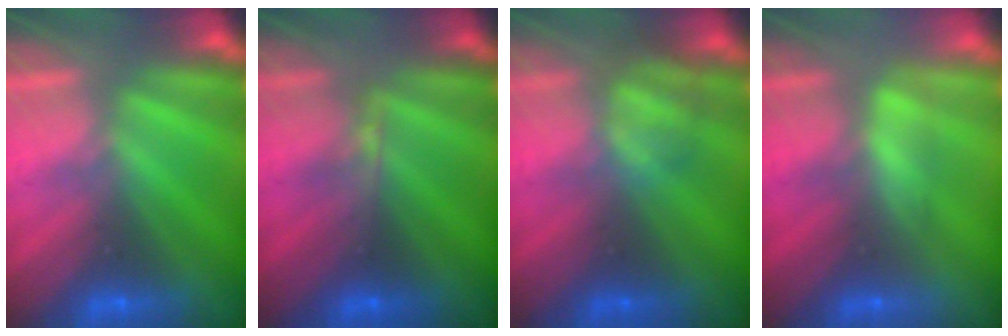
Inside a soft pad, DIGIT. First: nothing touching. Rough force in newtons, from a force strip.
{"total": 2.8}
{"total": 2.4}
{"total": 2.3}